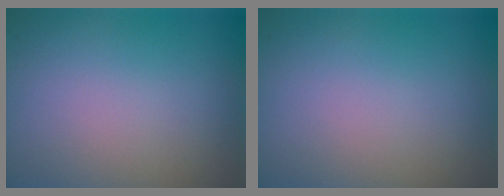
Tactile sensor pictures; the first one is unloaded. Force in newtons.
{"total": 0.0}